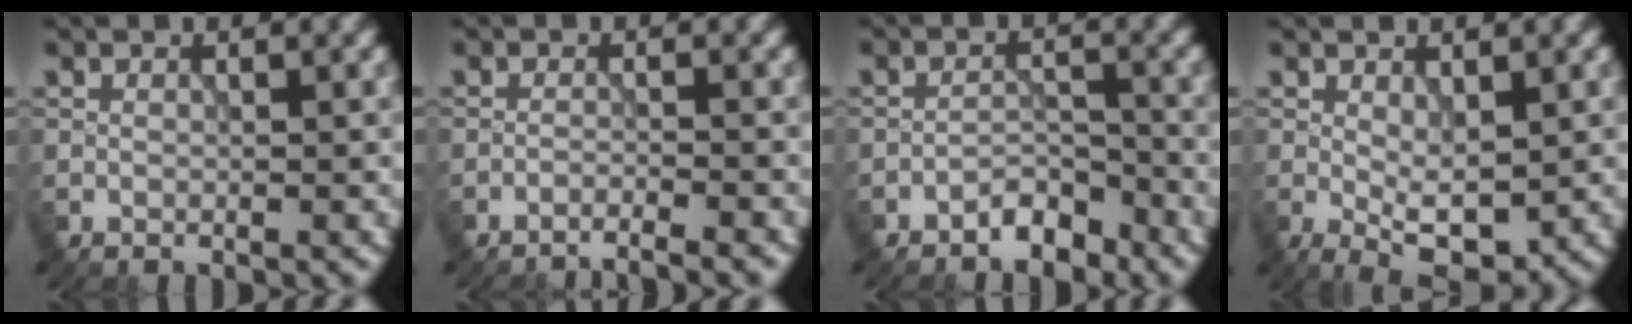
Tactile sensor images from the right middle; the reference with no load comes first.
{"total": 3.0, "force": [-2.8, 0.2, 1.1], "torque": [-0.009, -0.003, -0.052]}
{"total": 2.6, "force": [-2.2, 0.9, 0.9], "torque": [-0.009, 0.012, -0.040]}
{"total": 3.5, "force": [-0.2, 1.4, 3.2], "torque": [-0.060, -0.007, 0.001]}